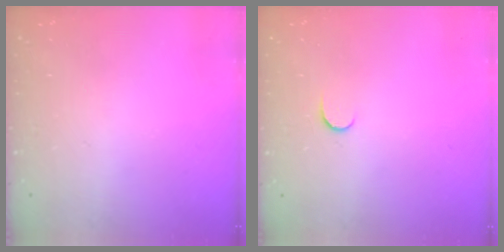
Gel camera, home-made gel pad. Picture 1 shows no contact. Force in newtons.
{"total": 3.4, "press": 3.4, "slide": 0.4}